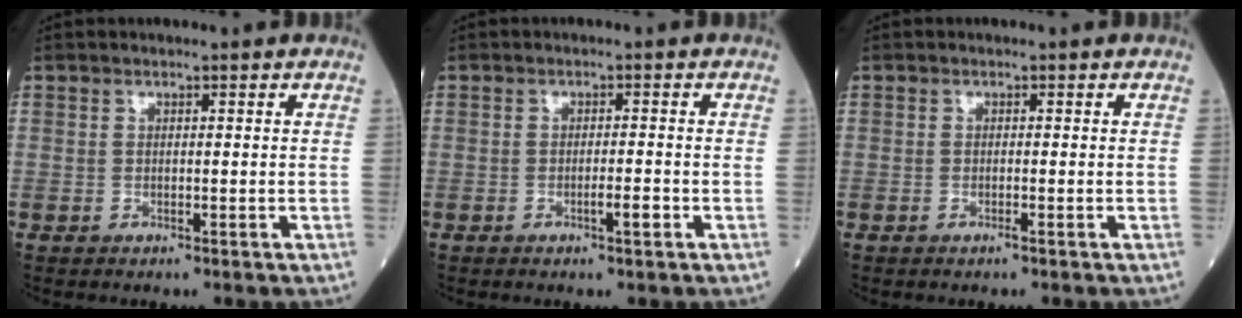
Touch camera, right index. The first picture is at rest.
{"total": 1.9, "force": [-0.8, 0.1, 1.7], "torque": [-0.024, -0.002, -0.014]}
{"total": 0.8, "force": [-0.4, -0.4, 0.5], "torque": [-0.011, -0.001, -0.006]}